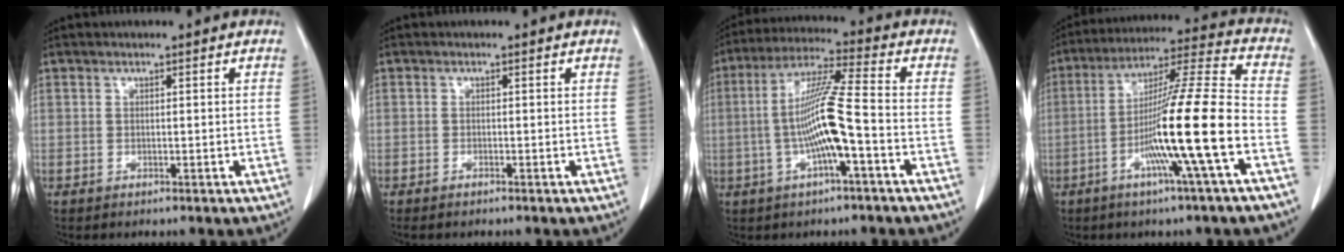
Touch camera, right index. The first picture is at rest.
{"total": 0.9, "force": [-0.8, 0.1, 0.4], "torque": [-0.011, -0.001, -0.012]}
{"total": 11.0, "force": [-2.1, 0.0, 10.8], "torque": [-0.210, 0.011, -0.045]}
{"total": 16.0, "force": [-5.0, -1.6, 15.1], "torque": [-0.263, -0.001, -0.096]}